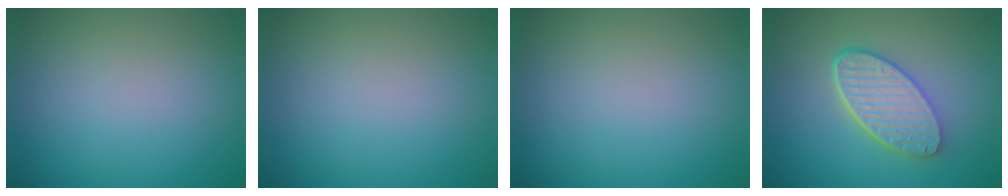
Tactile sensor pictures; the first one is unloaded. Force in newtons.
{"total": 0.0}
{"total": 0.0}
{"total": 5.5, "press": 4.4, "slide": 3.3}